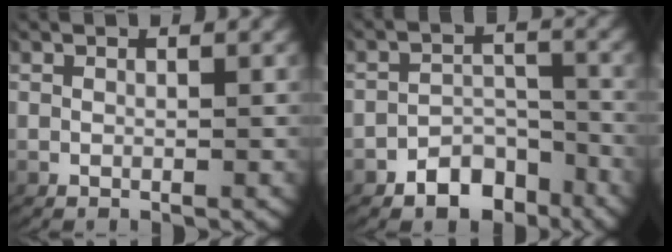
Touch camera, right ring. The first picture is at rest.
{"total": 5.0, "force": [-3.8, 2.9, 1.5], "torque": [-0.014, -0.006, -0.065]}